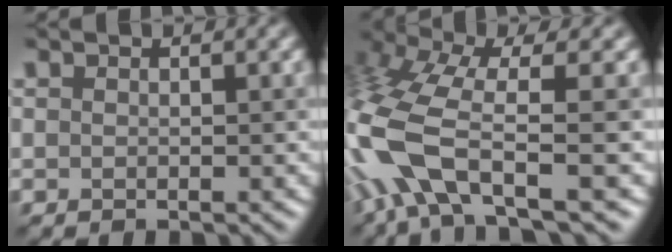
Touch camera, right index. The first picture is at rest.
{"total": 8.2, "force": [-2.4, 2.9, 7.2], "torque": [-0.159, 0.011, -0.064]}